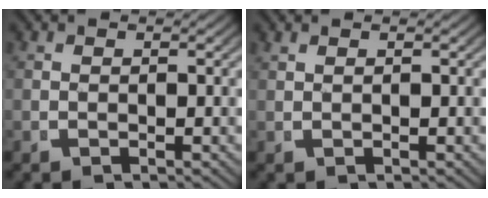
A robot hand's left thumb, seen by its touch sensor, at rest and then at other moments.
{"total": 0.6, "force": [0.5, -0.3, 0.2], "torque": [-0.006, 0.000, 0.014]}